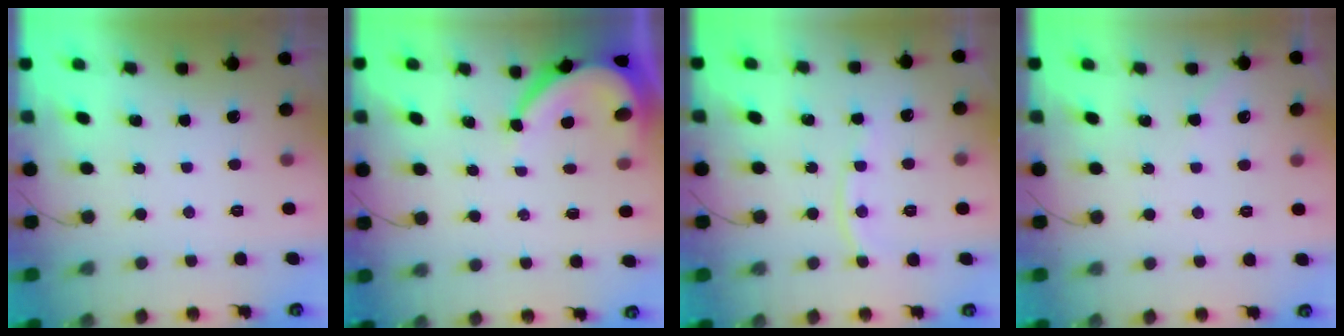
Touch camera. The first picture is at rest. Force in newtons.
{"total": 6.3, "press": 6.3, "slide": 0.6}
{"total": 7.8, "press": 7.8, "slide": 1.1}
{"total": 2.2, "press": 2.1, "slide": 0.3}